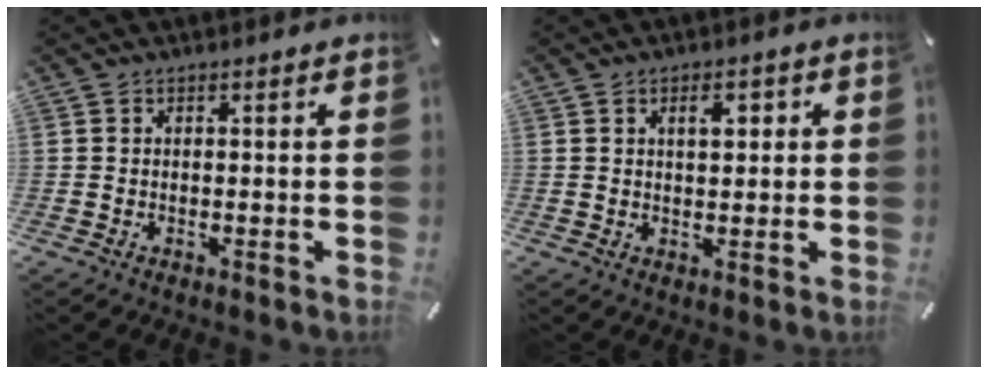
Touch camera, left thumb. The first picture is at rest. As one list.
[{"total": 4.3, "force": [1.4, 2.5, 3.2], "torque": [-0.036, -0.003, 0.014]}]